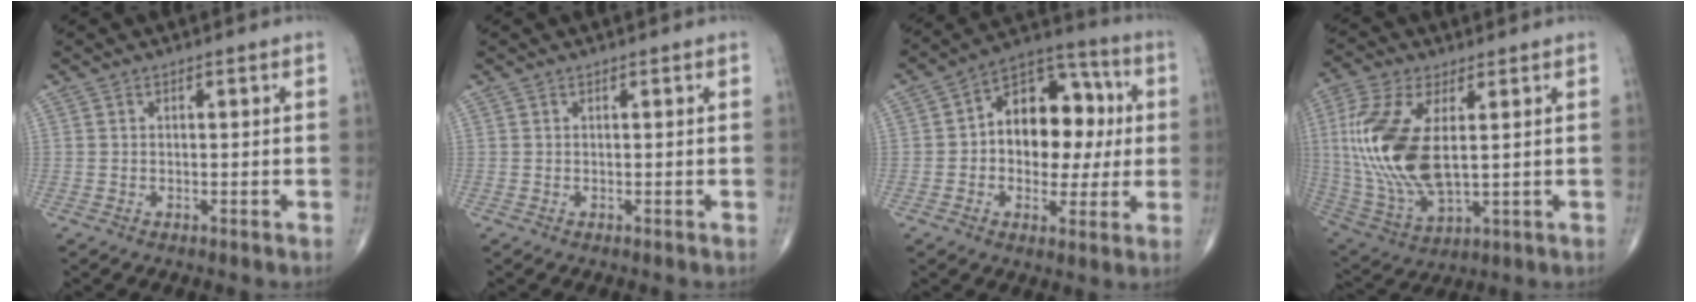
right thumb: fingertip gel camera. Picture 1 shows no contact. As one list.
[{"total": 0.0}, {"total": 16.9, "force": [1.1, 11.4, 12.5], "torque": [-0.125, 0.033, 0.009]}, {"total": 18.6, "force": [2.3, 8.9, 16.2], "torque": [-0.364, -0.014, 0.052]}]